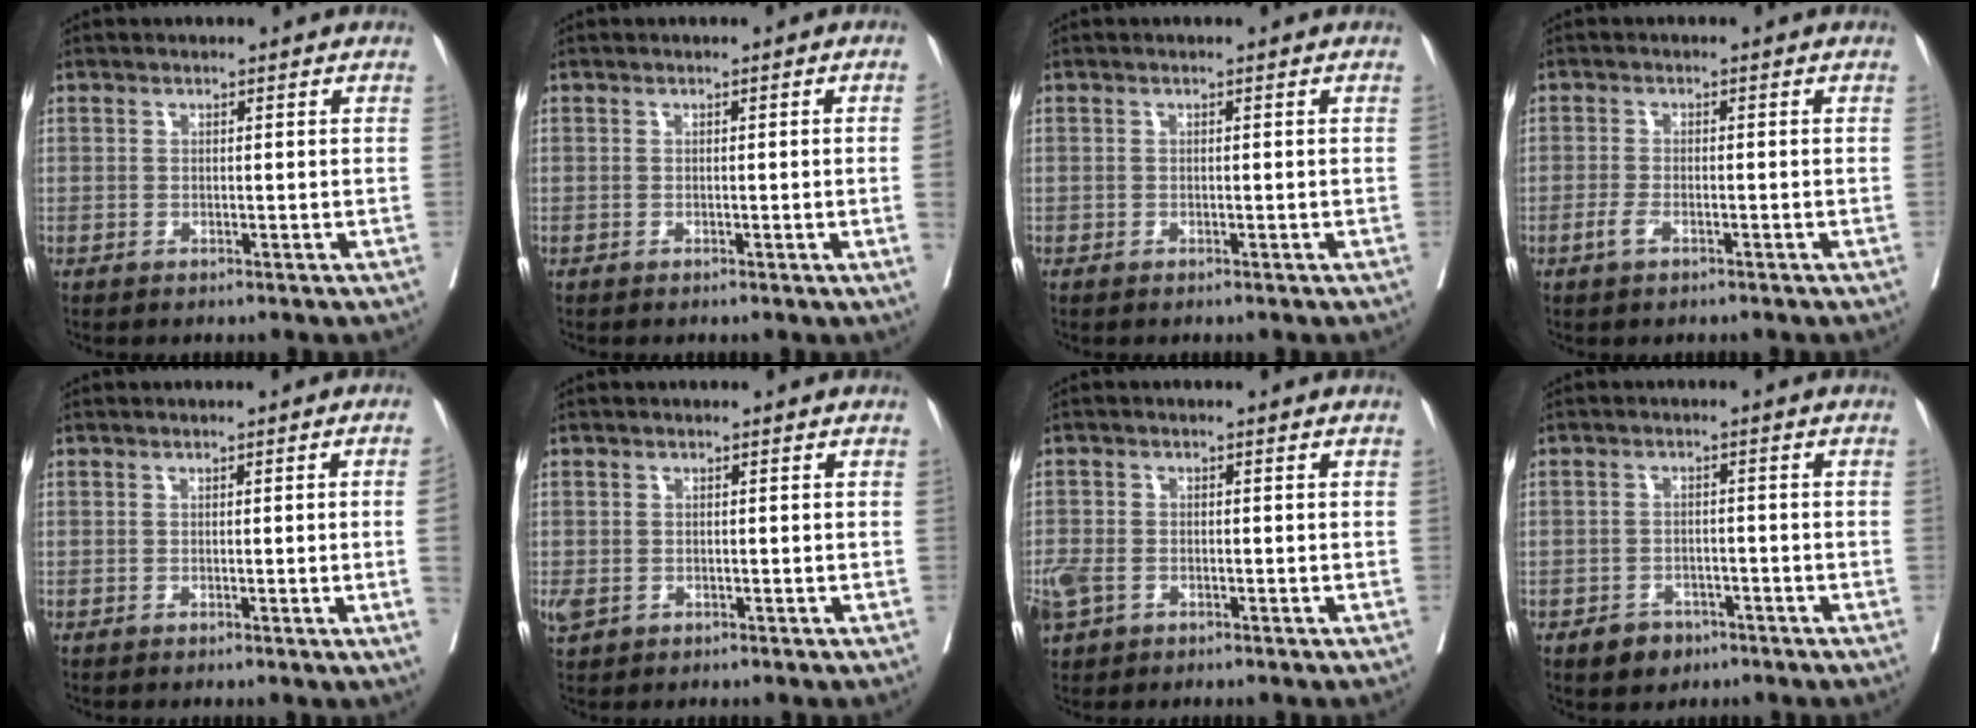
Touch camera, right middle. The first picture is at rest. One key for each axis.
{"total": 2.7, "fx": -0.3, "fy": -0.8, "fz": 2.6, "tx": -0.043, "ty": -0.001, "tz": 0.001}
{"total": 0.0}
{"total": 2.0, "fx": -1.1, "fy": 0.7, "fz": 1.5, "tx": -0.036, "ty": -0.001, "tz": -0.020}
{"total": 4.1, "fx": -0.5, "fy": -1.2, "fz": 3.9, "tx": -0.061, "ty": -0.006, "tz": 0.000}
{"total": 2.1, "fx": -0.6, "fy": 1.7, "fz": 1.1, "tx": -0.027, "ty": -0.002, "tz": -0.003}
{"total": 6.6, "fx": -3.1, "fy": 4.7, "fz": 3.6, "tx": -0.105, "ty": -0.004, "tz": -0.055}
{"total": 3.6, "fx": -2.2, "fy": 2.6, "fz": 1.0, "tx": -0.013, "ty": 0.008, "tz": -0.026}